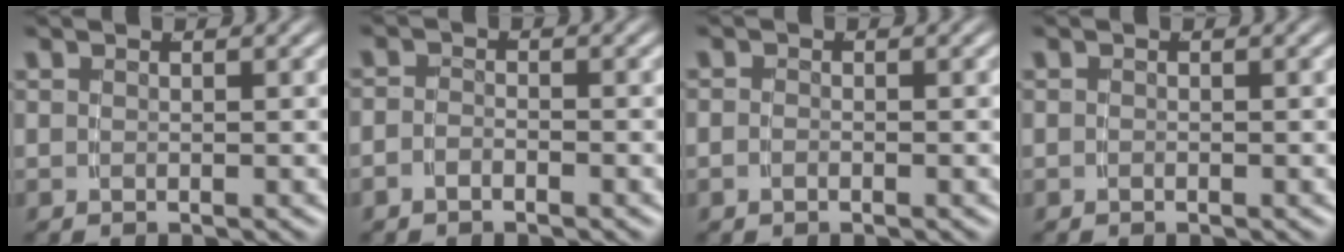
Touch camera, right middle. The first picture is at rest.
{"total": 1.5, "force": [-1.2, 0.7, 0.3], "torque": [-0.007, -0.005, -0.024]}
{"total": 0.7, "force": [-0.5, 0.5, 0.3], "torque": [-0.008, -0.001, -0.011]}
{"total": 0.0}